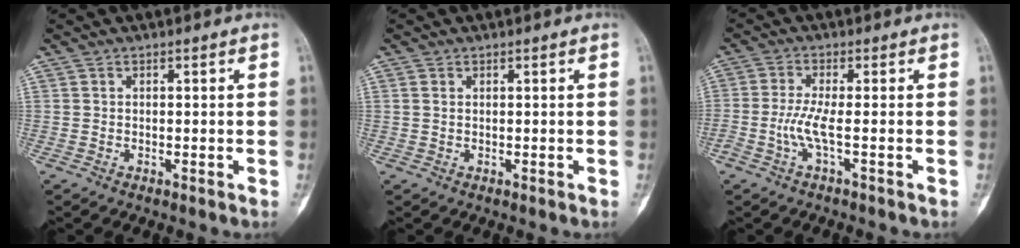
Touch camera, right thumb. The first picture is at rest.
{"total": 0.7, "force": [0.2, 0.5, 0.5], "torque": [-0.010, 0.002, 0.005]}
{"total": 4.0, "force": [-1.3, 0.3, 3.8], "torque": [-0.096, 0.002, -0.030]}